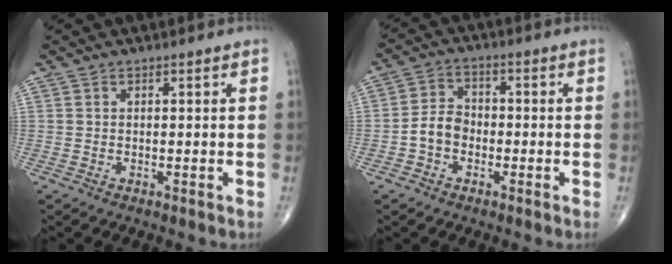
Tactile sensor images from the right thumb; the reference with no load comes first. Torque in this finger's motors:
{"motor_torque": [0.17, 0.04, 0.50, -0.15, 0.11]}